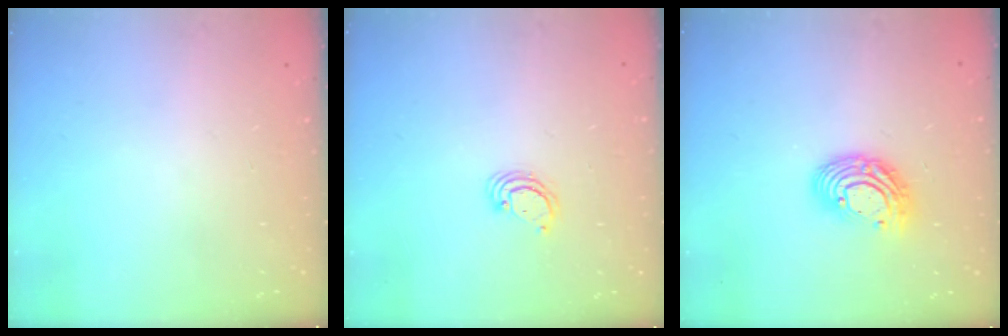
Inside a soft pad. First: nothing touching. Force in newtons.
{"total": 2.7, "press": 2.7, "slide": 0.2}
{"total": 10.5, "press": 10.4, "slide": 0.8}